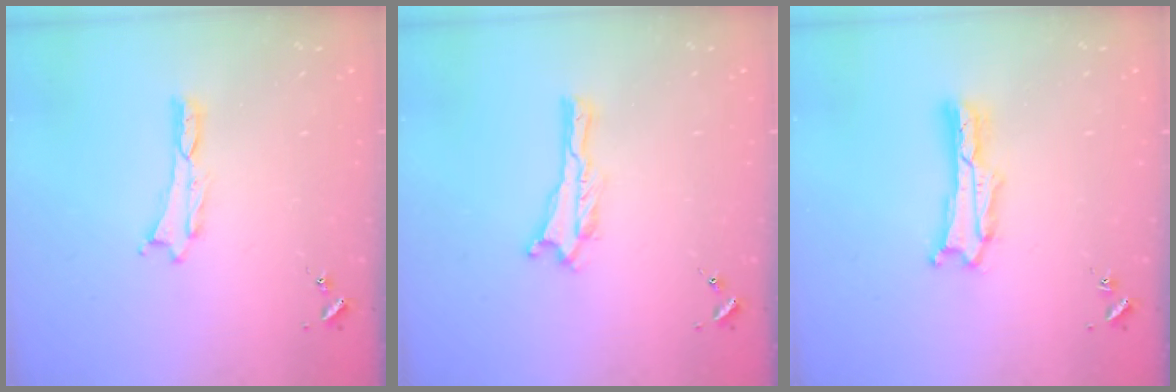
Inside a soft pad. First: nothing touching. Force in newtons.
{"total": 0.0}
{"total": 1.4, "press": 1.3, "slide": 0.2}